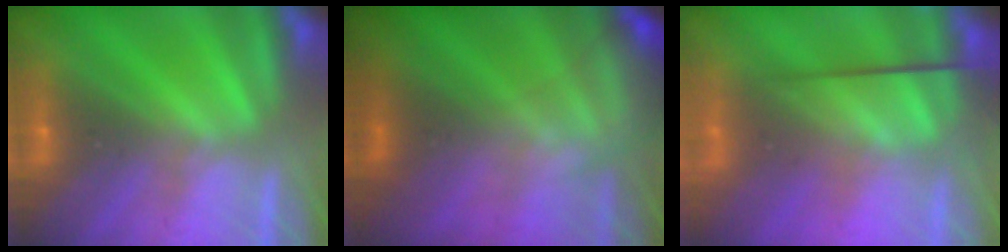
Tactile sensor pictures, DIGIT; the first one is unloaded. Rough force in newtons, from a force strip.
{"total": 8.3}
{"total": 3.6}